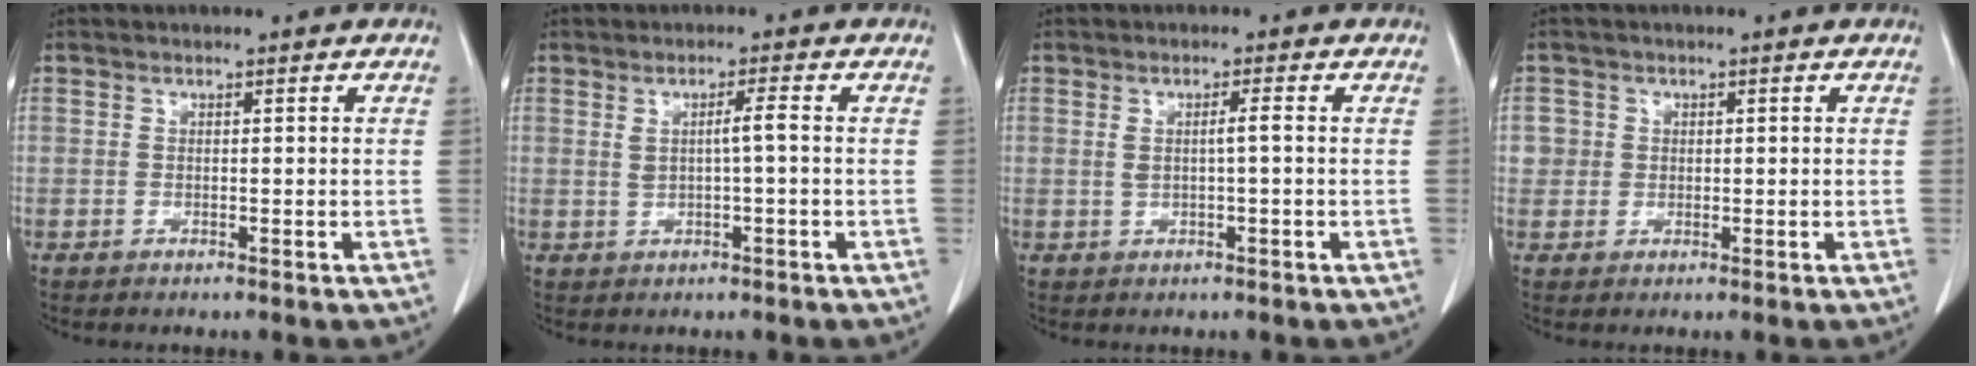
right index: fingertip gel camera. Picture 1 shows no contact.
{"total": 3.0, "force": [0.2, 0.4, 3.0], "torque": [-0.056, 0.005, 0.008]}
{"total": 2.6, "force": [0.1, 0.5, 2.5], "torque": [-0.053, 0.007, 0.008]}
{"total": 4.0, "force": [0.5, 3.9, 0.5], "torque": [-0.003, 0.014, 0.013]}